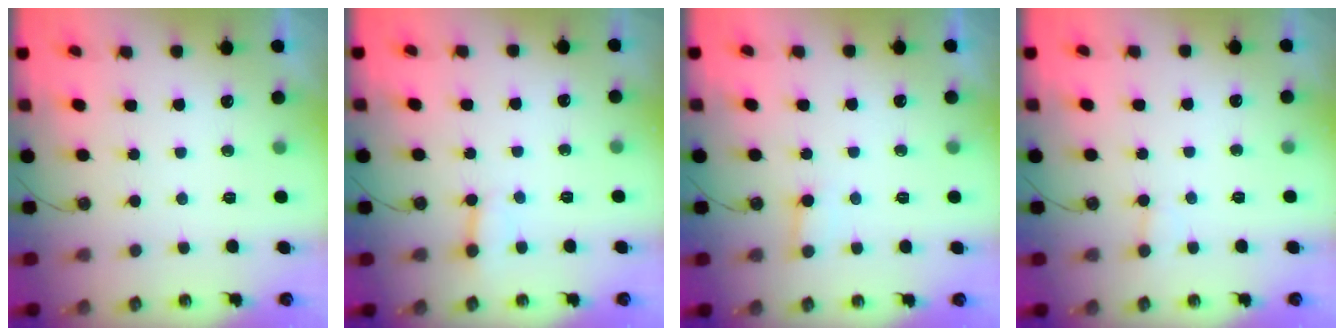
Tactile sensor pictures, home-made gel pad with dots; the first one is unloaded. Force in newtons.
{"total": 2.0, "press": 2.0, "slide": 0.1}
{"total": 5.4, "press": 5.4, "slide": 0.8}
{"total": 2.8, "press": 2.8, "slide": 0.2}